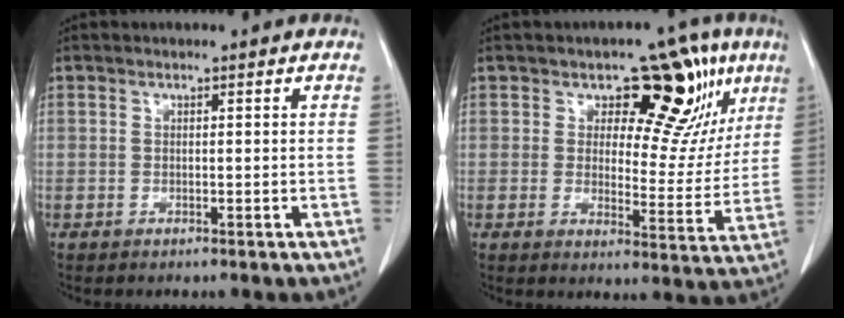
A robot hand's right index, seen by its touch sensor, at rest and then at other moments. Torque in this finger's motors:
{"motor_torque": [0.71, 0.71, 0.10, 0.06]}